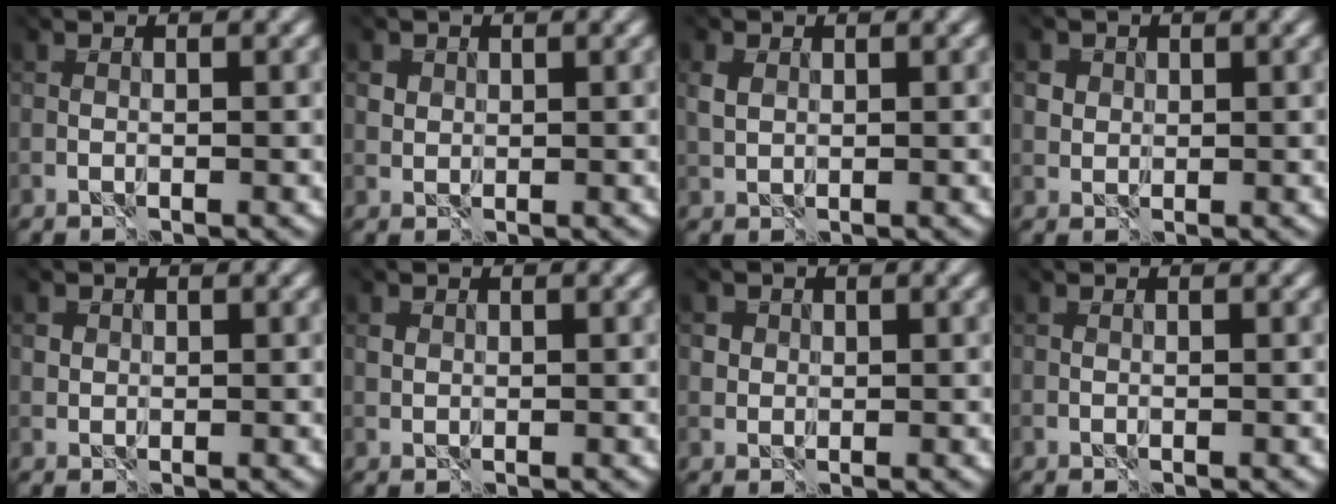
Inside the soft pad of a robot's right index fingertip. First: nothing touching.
{"total": 1.5, "force": [1.2, 1.0, -0.1], "torque": [0.001, 0.004, 0.015]}
{"total": 0.9, "force": [0.6, 0.6, 0.1], "torque": [-0.005, 0.003, 0.012]}
{"total": 2.3, "force": [1.5, 1.7, 0.2], "torque": [-0.004, 0.007, 0.013]}
{"total": 0.9, "force": [0.6, 0.7, -0.2], "torque": [0.005, 0.003, 0.010]}
{"total": 0.6, "force": [0.5, 0.3, -0.2], "torque": [0.005, 0.003, 0.010]}
{"total": 1.8, "force": [1.1, 1.5, 0.1], "torque": [0.004, 0.008, 0.004]}
{"total": 0.0}